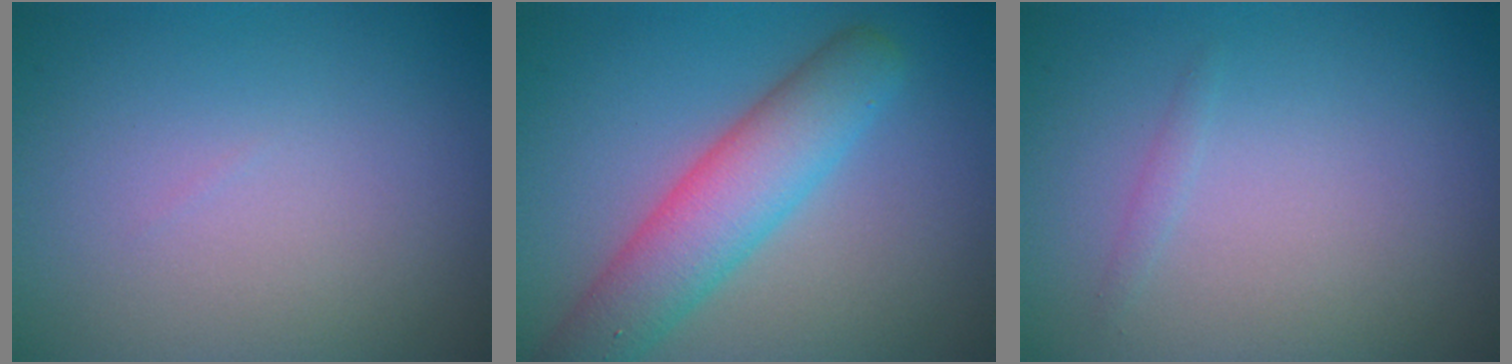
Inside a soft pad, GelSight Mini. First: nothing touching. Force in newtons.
{"total": 6.2, "press": 6.2, "slide": 0.3}
{"total": 0.6, "press": 0.6, "slide": 0.0}